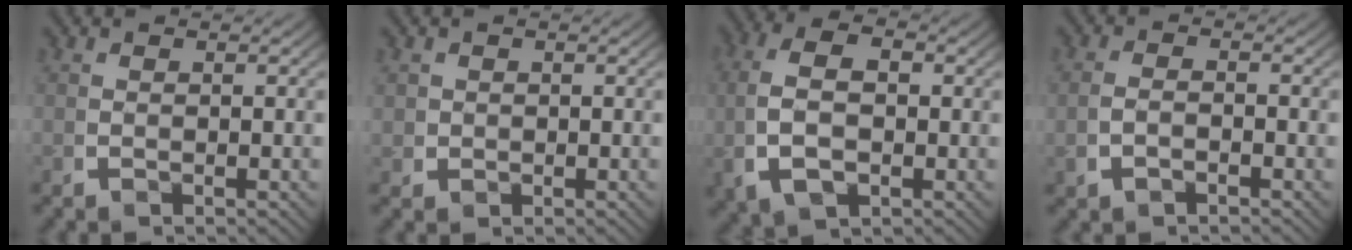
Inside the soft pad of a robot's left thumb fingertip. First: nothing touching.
{"total": 1.8, "force": [0.3, 1.7, 0.6], "torque": [-0.017, -0.012, 0.011]}
{"total": 6.9, "force": [0.1, 4.3, 5.4], "torque": [-0.121, -0.005, 0.010]}
{"total": 1.5, "force": [-0.8, 0.7, 1.1], "torque": [-0.029, 0.000, -0.011]}